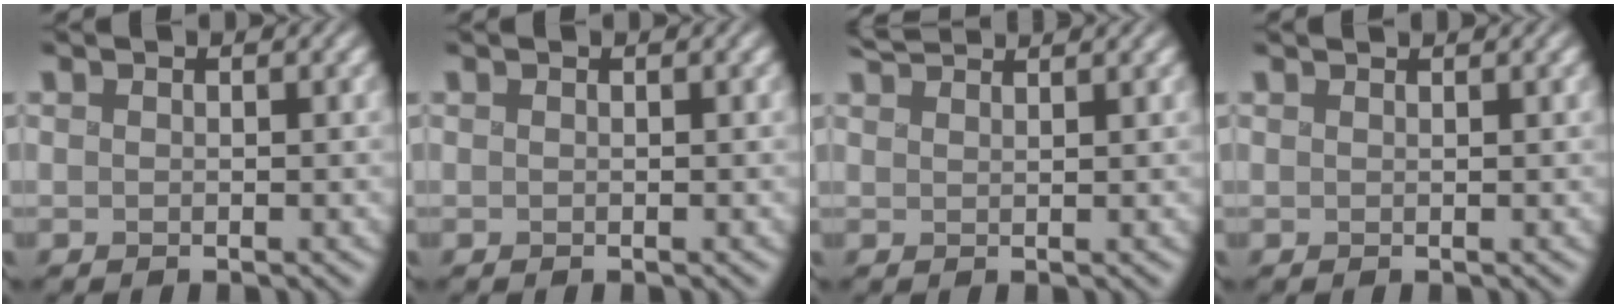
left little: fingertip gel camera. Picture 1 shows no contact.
{"total": 0.0}
{"total": 2.4, "force": [2.3, 0.2, 0.7], "torque": [-0.009, 0.011, 0.042]}
{"total": 0.9, "force": [0.9, 0.1, 0.2], "torque": [0.000, 0.003, 0.010]}